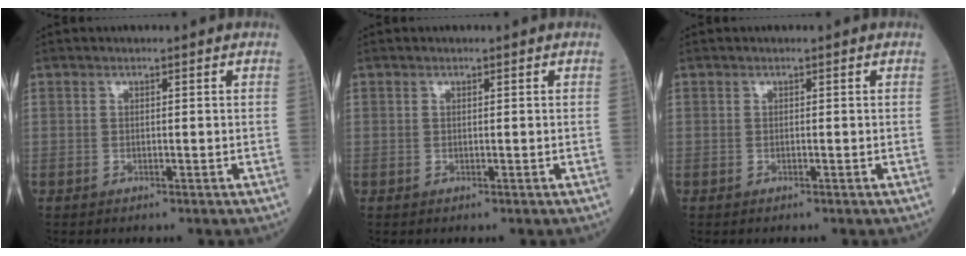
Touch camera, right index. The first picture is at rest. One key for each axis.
{"total": 0.0}
{"total": 0.0}